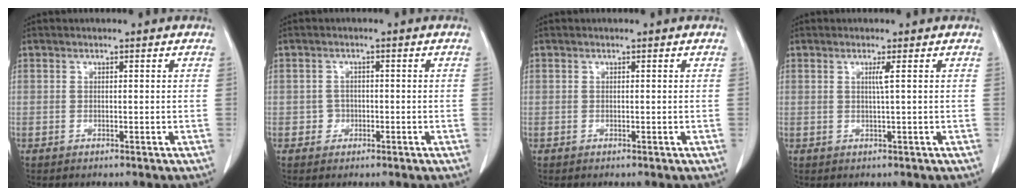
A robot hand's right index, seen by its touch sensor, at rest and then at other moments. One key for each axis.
{"total": 1.6, "fx": -0.6, "fy": 1.5, "fz": 0.2, "tx": 0.004, "ty": 0.008, "tz": -0.013}
{"total": 0.0}
{"total": 1.3, "fx": 0.4, "fy": -0.5, "fz": 1.2, "tx": -0.026, "ty": -0.002, "tz": 0.007}